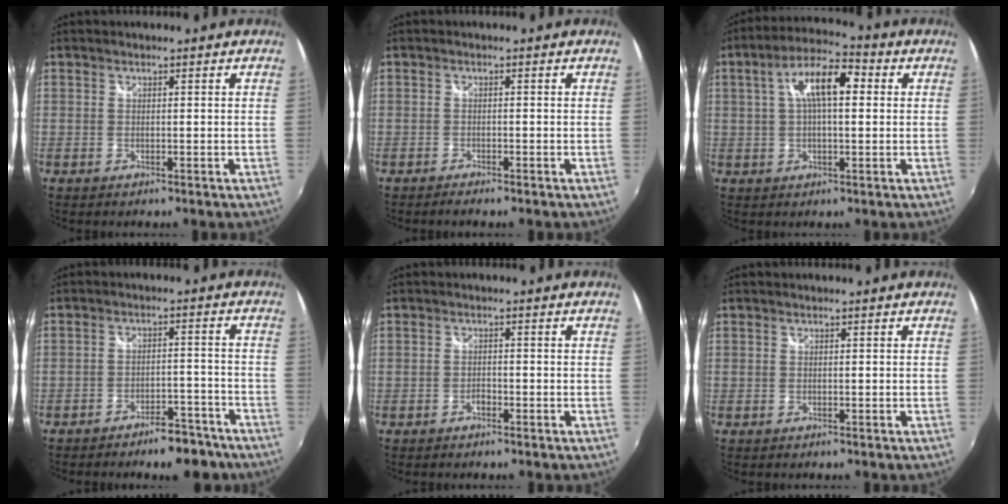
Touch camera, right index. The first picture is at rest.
{"total": 1.6, "force": [-1.5, 0.2, 0.6], "torque": [-0.021, -0.006, -0.029]}
{"total": 10.1, "force": [2.1, 3.8, 9.1], "torque": [-0.163, 0.025, 0.031]}
{"total": 8.7, "force": [-7.2, 3.3, 3.7], "torque": [-0.064, 0.019, -0.085]}
{"total": 1.2, "force": [-0.9, 0.6, 0.5], "torque": [-0.011, 0.000, -0.017]}
{"total": 0.0}